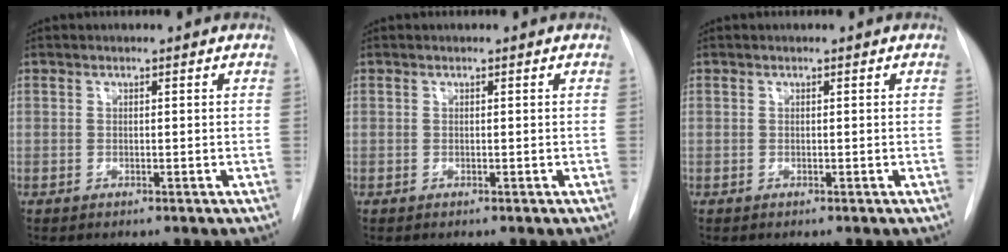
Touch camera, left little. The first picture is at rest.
{"total": 0.0}
{"total": 0.0}